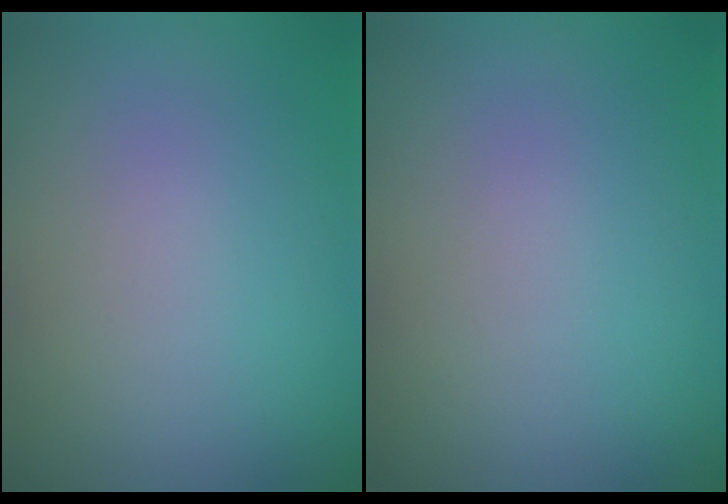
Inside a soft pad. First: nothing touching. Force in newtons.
{"total": 0.0}